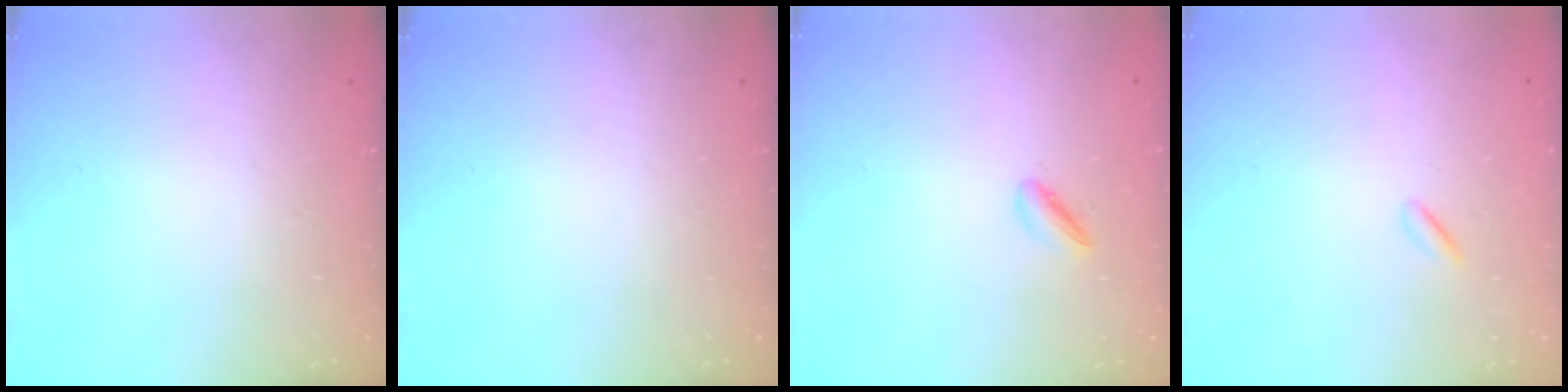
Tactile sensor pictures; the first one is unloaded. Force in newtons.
{"total": 0.0}
{"total": 3.1, "press": 3.0, "slide": 0.6}
{"total": 0.0}